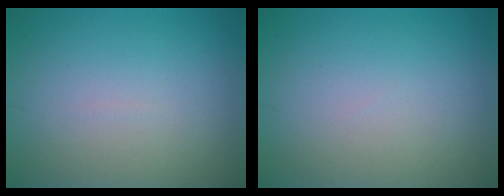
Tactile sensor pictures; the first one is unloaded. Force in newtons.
{"total": 0.0}